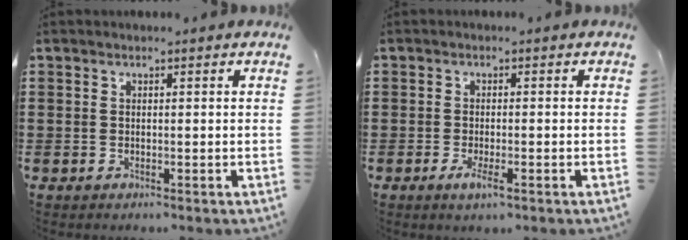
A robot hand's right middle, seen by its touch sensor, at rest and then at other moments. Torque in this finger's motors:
{"motor_torque": [0.86, -0.22, 0.15, 0.10]}